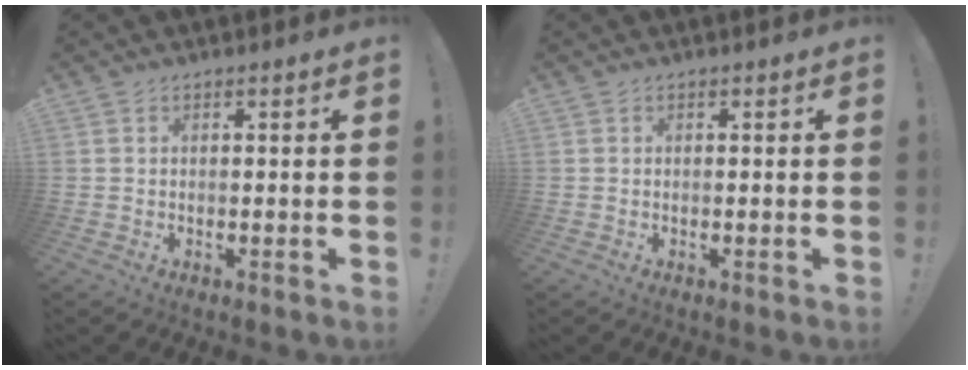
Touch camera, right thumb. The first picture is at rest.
{"total": 0.0}